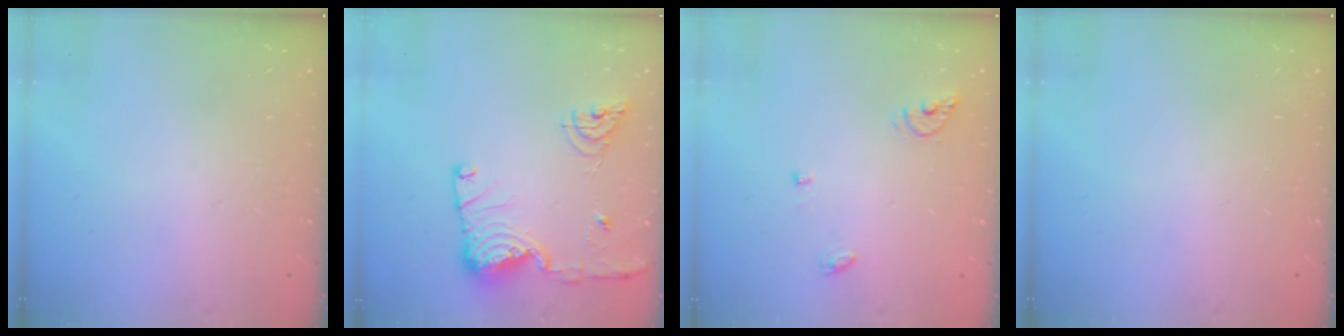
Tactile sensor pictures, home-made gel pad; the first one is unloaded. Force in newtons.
{"total": 14.9, "press": 14.8, "slide": 1.6}
{"total": 5.7, "press": 5.7, "slide": 0.5}
{"total": 0.0}